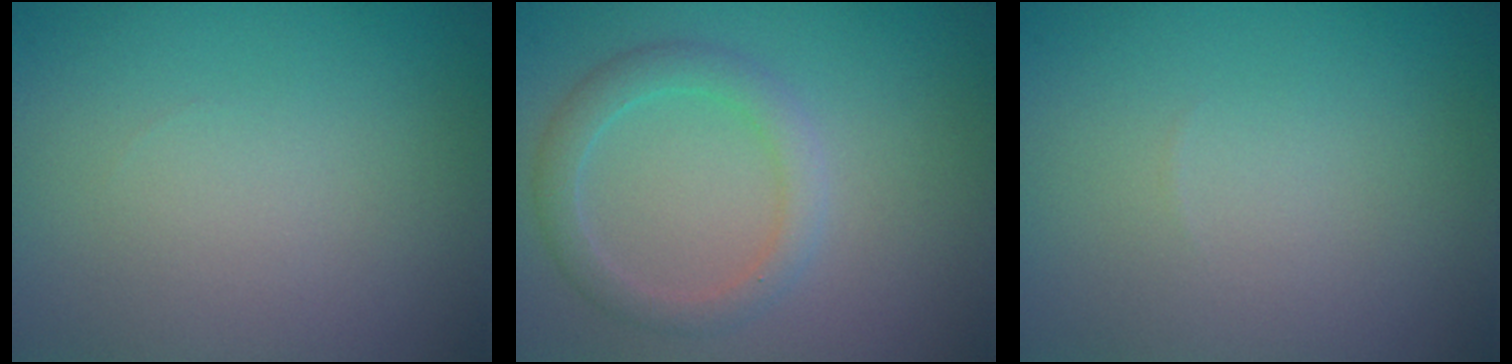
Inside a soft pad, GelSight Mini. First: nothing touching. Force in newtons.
{"total": 2.6, "press": 2.6, "slide": 0.2}
{"total": 0.0}